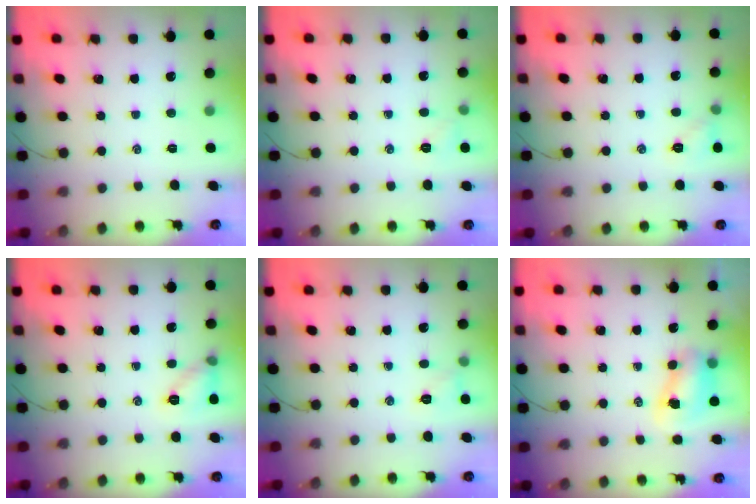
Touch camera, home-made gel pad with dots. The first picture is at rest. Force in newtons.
{"total": 4.6, "press": 4.5, "slide": 1.3}
{"total": 5.0, "press": 4.7, "slide": 1.5}
{"total": 7.7, "press": 7.6, "slide": 1.4}
{"total": 5.4, "press": 5.2, "slide": 1.5}
{"total": 8.0, "press": 7.9, "slide": 1.0}